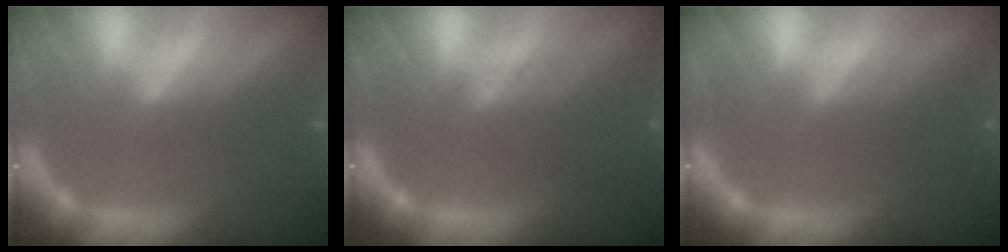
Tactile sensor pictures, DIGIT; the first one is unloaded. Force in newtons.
{"total": 4.1}
{"total": 2.5}